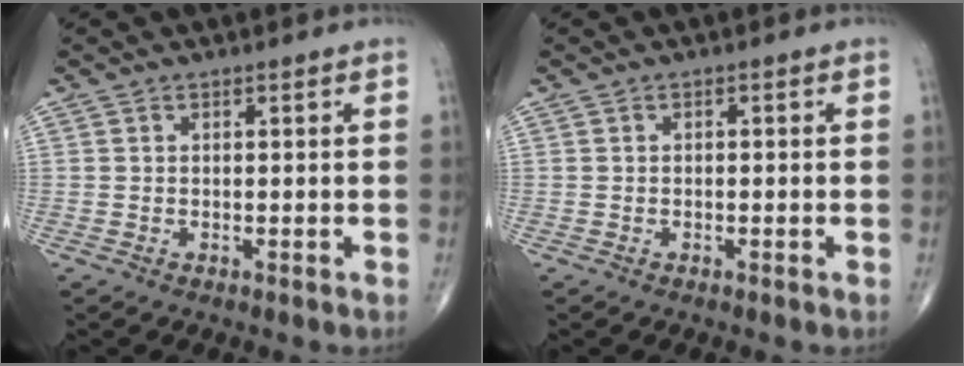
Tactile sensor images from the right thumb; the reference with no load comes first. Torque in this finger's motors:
{"motor_torque": [-0.51, 0.31, 0.05, 0.13, -0.02]}